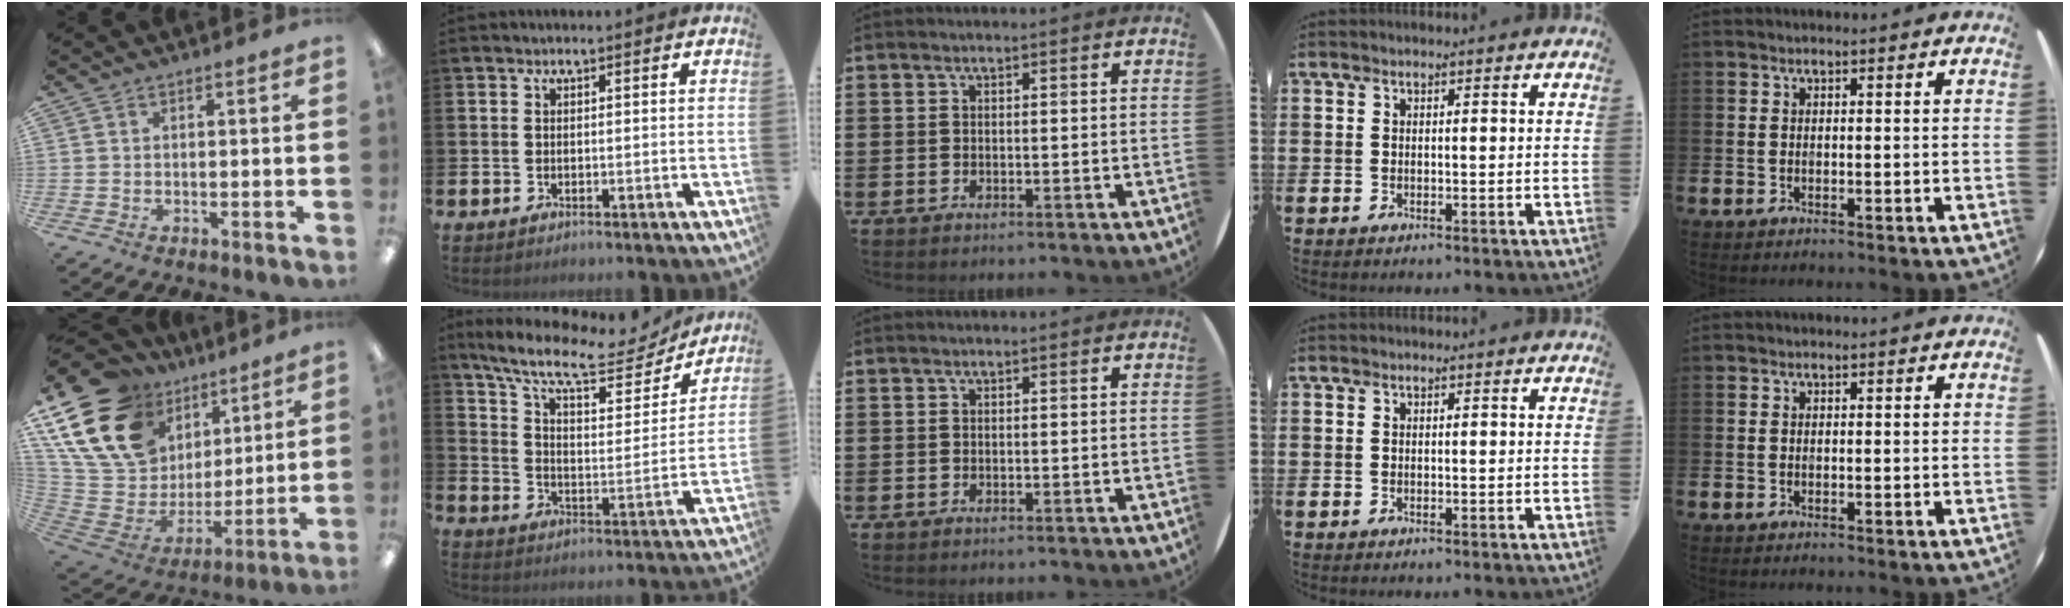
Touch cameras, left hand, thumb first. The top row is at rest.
{"thumb": {"total": 23.3, "force": [12.6, 16.1, 11.3], "torque": [-0.261, -0.073, 0.247]}, "index": {"total": 10.6, "force": [9.0, 2.7, 4.9], "torque": [-0.118, -0.055, 0.150]}}